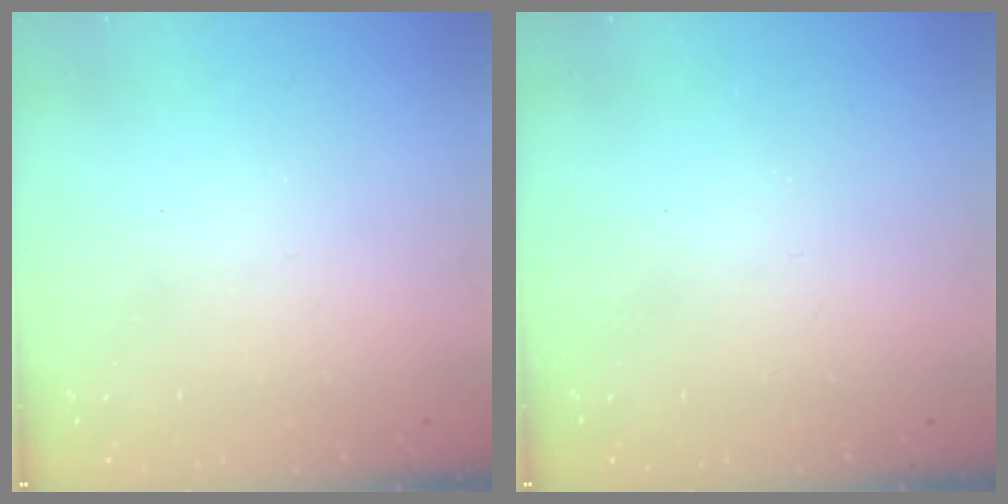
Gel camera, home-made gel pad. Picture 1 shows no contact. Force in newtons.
{"total": 0.0}